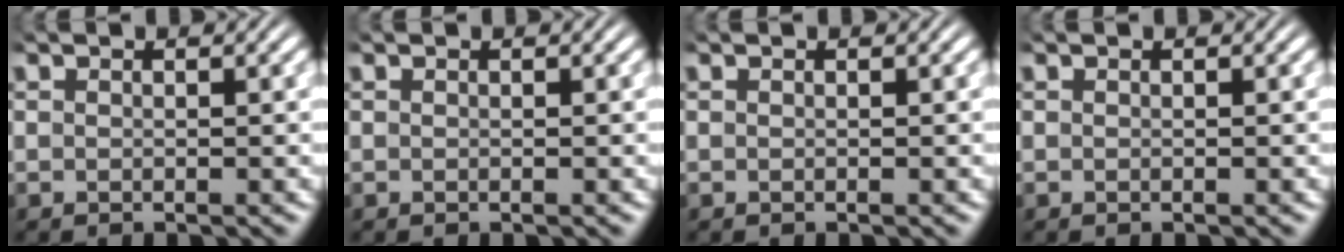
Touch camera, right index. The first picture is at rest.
{"total": 0.0}
{"total": 0.0}
{"total": 0.0}